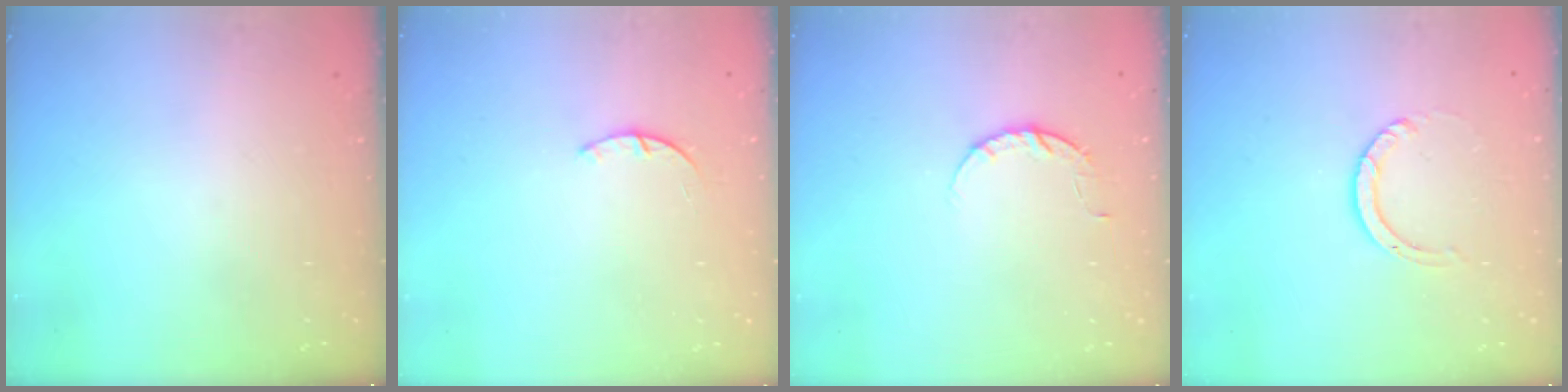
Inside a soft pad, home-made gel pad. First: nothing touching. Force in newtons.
{"total": 1.4, "press": 1.4, "slide": 0.3}
{"total": 4.5, "press": 4.5, "slide": 0.5}
{"total": 4.0, "press": 4.0, "slide": 0.2}